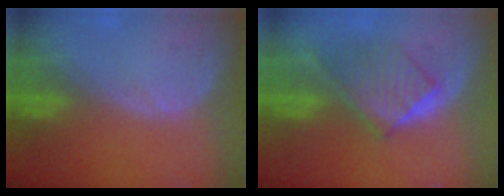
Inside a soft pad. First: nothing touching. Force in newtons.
{"total": 6.5, "press": 6.4, "slide": 1.0}